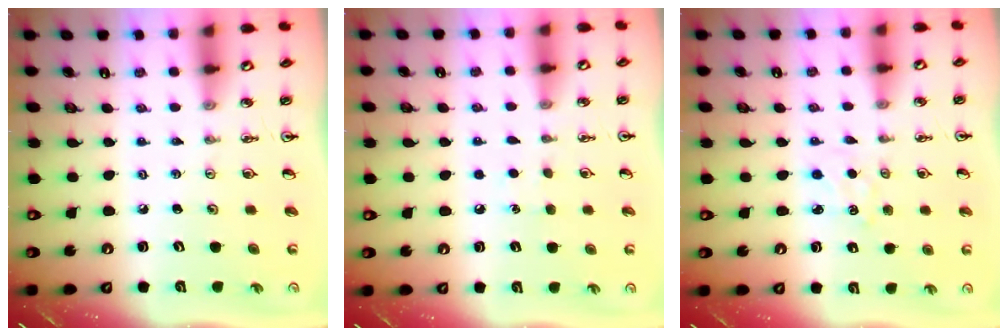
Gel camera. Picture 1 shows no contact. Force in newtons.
{"total": 4.7, "press": 4.6, "slide": 0.5}
{"total": 3.6, "press": 3.6, "slide": 0.4}